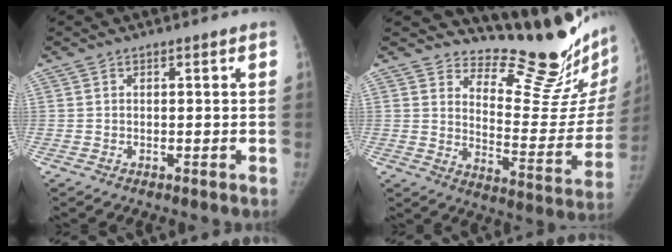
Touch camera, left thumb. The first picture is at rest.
{"total": 19.1, "force": [17.0, 4.7, 7.3], "torque": [-0.049, -0.176, 0.220]}